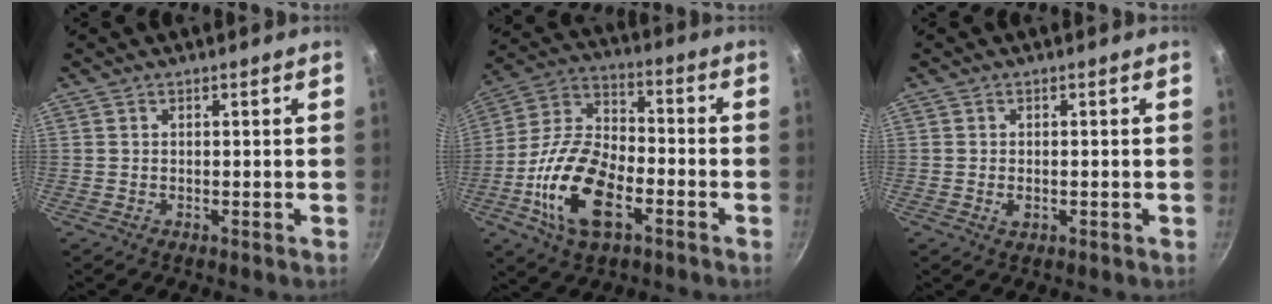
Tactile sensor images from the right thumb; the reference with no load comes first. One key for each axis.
{"total": 18.6, "fx": -6.6, "fy": 9.9, "fz": 14.4, "tx": -0.266, "ty": 0.034, "tz": -0.137}
{"total": 1.8, "fx": -0.4, "fy": 1.1, "fz": 1.4, "tx": -0.023, "ty": -0.001, "tz": -0.007}